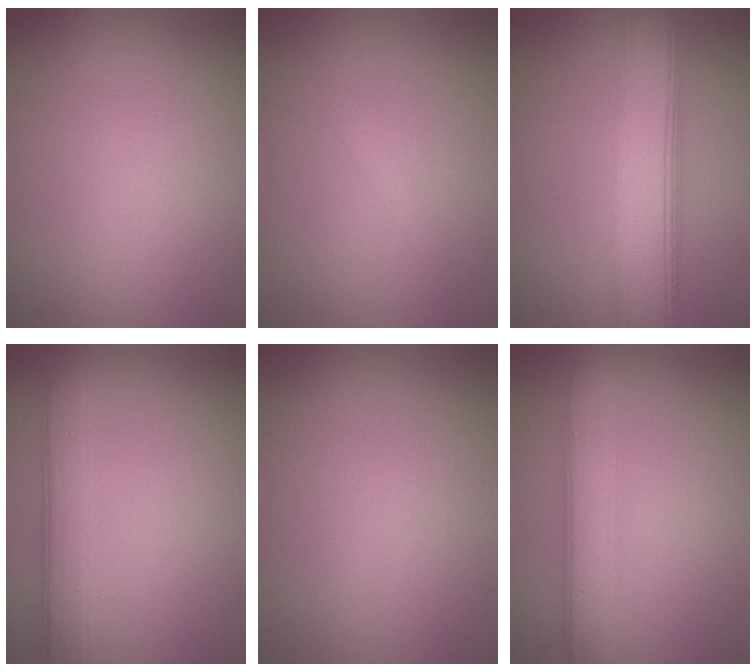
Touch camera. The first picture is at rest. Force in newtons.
{"total": 0.7, "press": 0.7, "slide": 0.0}
{"total": 8.0, "press": 8.0, "slide": 0.5}
{"total": 3.9, "press": 3.9, "slide": 0.2}
{"total": 0.0}
{"total": 3.9, "press": 3.9, "slide": 0.1}